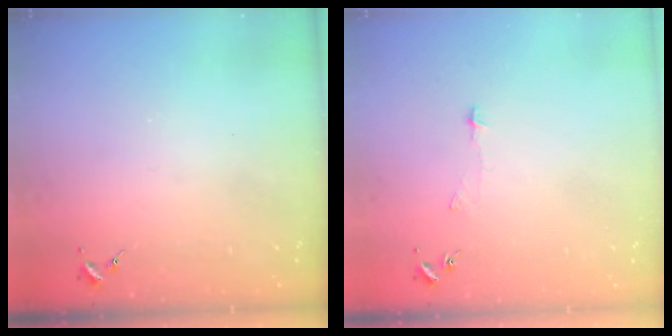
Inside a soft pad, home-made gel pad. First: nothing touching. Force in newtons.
{"total": 3.3, "press": 3.3, "slide": 0.2}